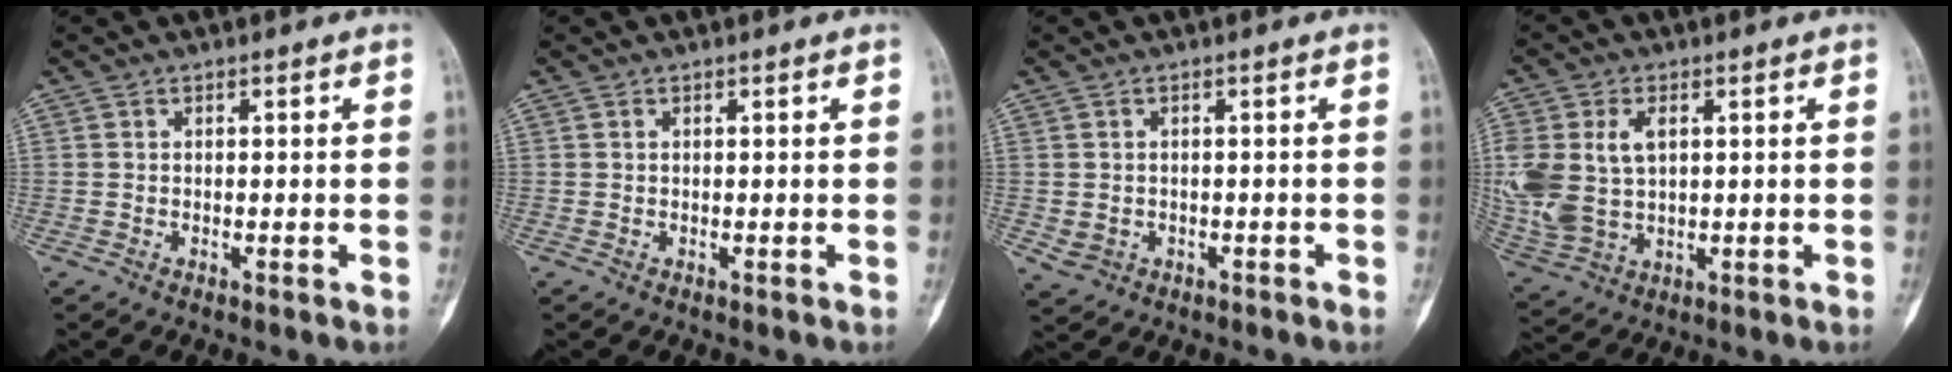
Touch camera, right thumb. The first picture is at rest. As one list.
[{"total": 0.0}, {"total": 2.8, "force": [-0.7, 2.4, 1.2], "torque": [-0.021, 0.007, 0.001]}, {"total": 14.6, "force": [2.2, 9.8, 10.6], "torque": [-0.252, -0.001, 0.056]}]